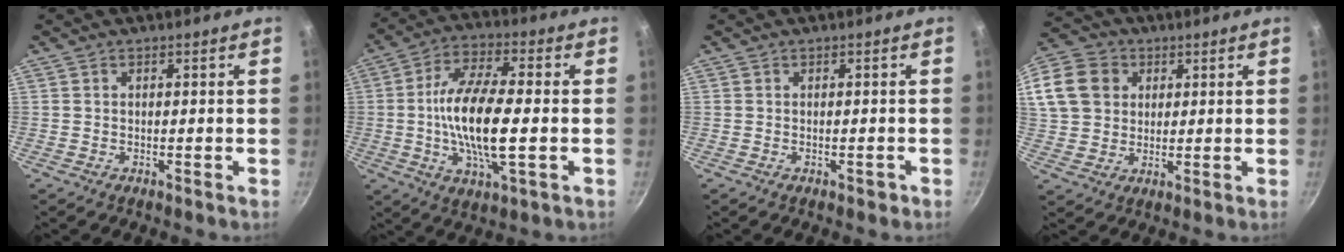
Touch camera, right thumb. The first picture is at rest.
{"total": 15.5, "force": [-1.2, 5.4, 14.4], "torque": [-0.273, 0.014, -0.030]}
{"total": 1.2, "force": [-0.6, 0.6, 0.8], "torque": [-0.003, 0.008, -0.005]}
{"total": 21.1, "force": [6.7, 17.2, 10.2], "torque": [-0.247, 0.041, 0.124]}